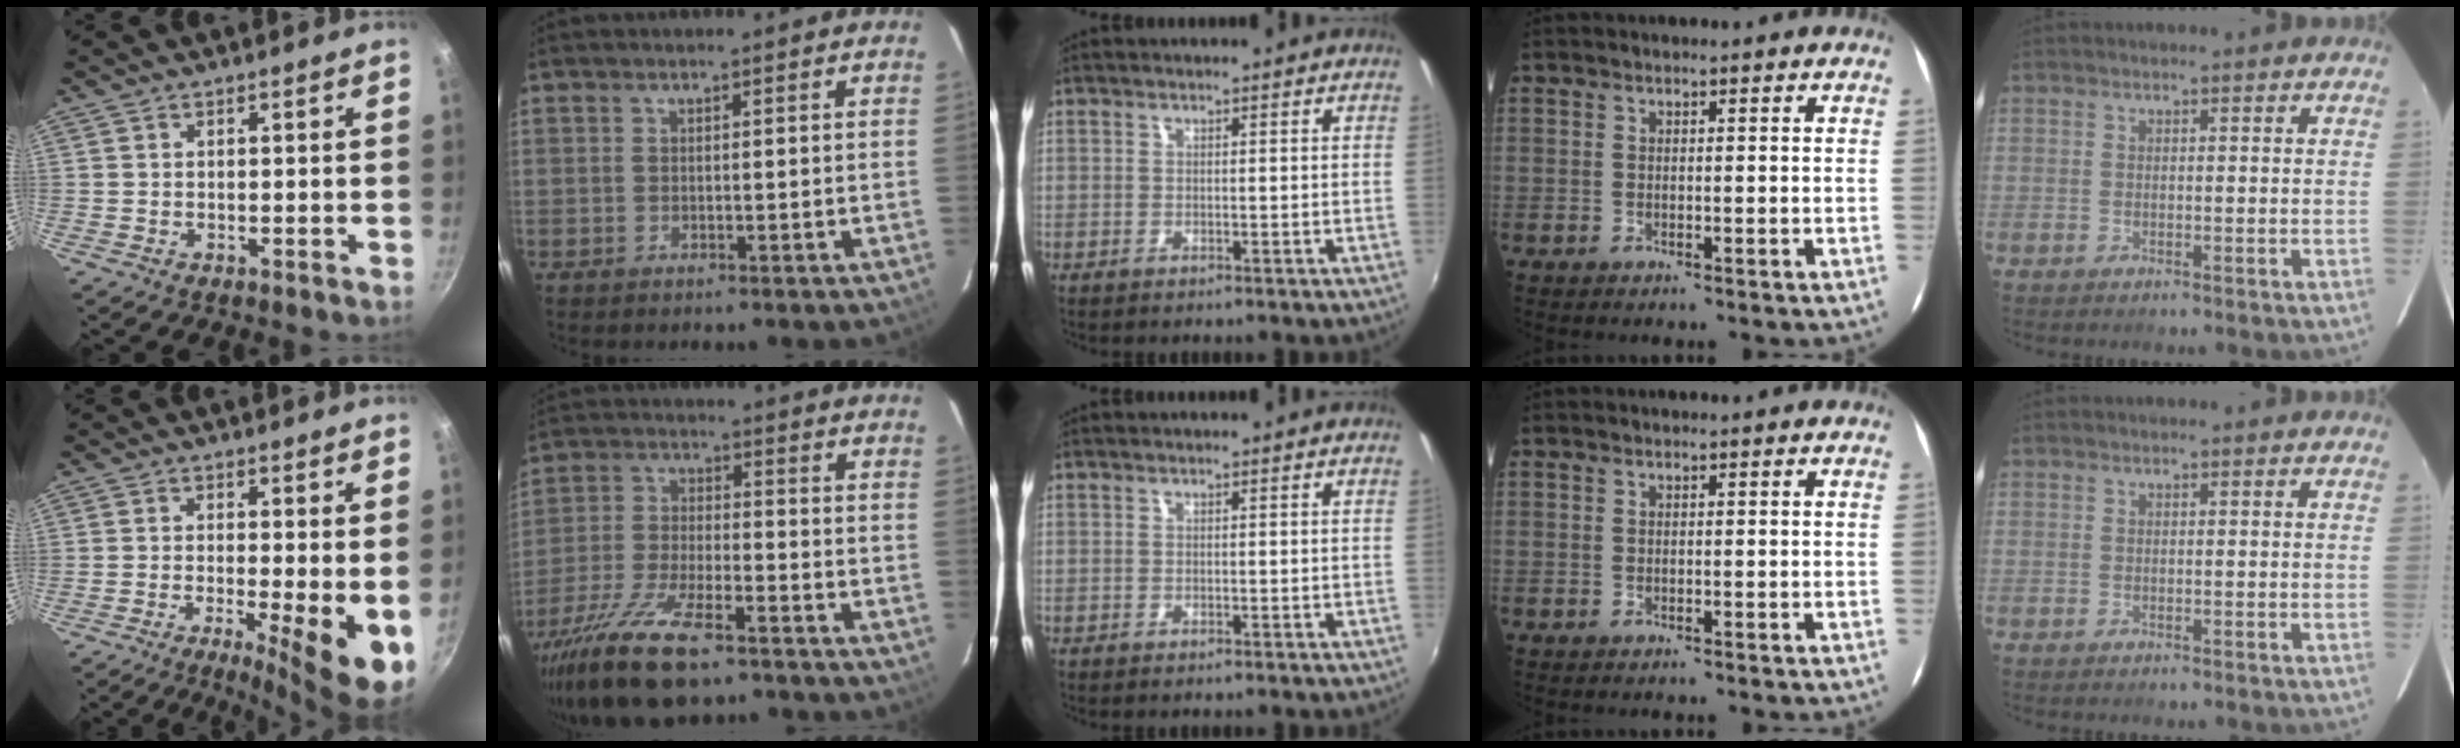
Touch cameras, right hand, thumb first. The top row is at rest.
{"thumb": {"total": 10.1, "force": [-1.8, 1.9, 9.8], "torque": [-0.130, -0.012, -0.024]}, "index": {"total": 16.8, "force": [-12.2, 5.1, 10.3], "torque": [-0.222, -0.042, -0.224]}}